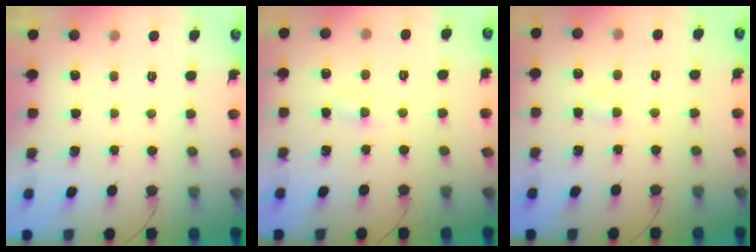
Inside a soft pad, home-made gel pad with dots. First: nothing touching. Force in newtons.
{"total": 2.2, "press": 2.0, "slide": 1.0}
{"total": 1.8, "press": 1.5, "slide": 0.9}